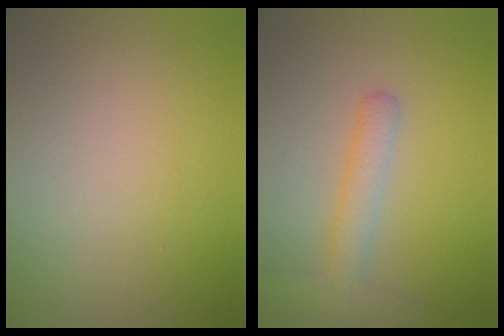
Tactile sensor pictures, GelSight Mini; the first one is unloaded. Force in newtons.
{"total": 2.7, "press": 2.7, "slide": 0.1}